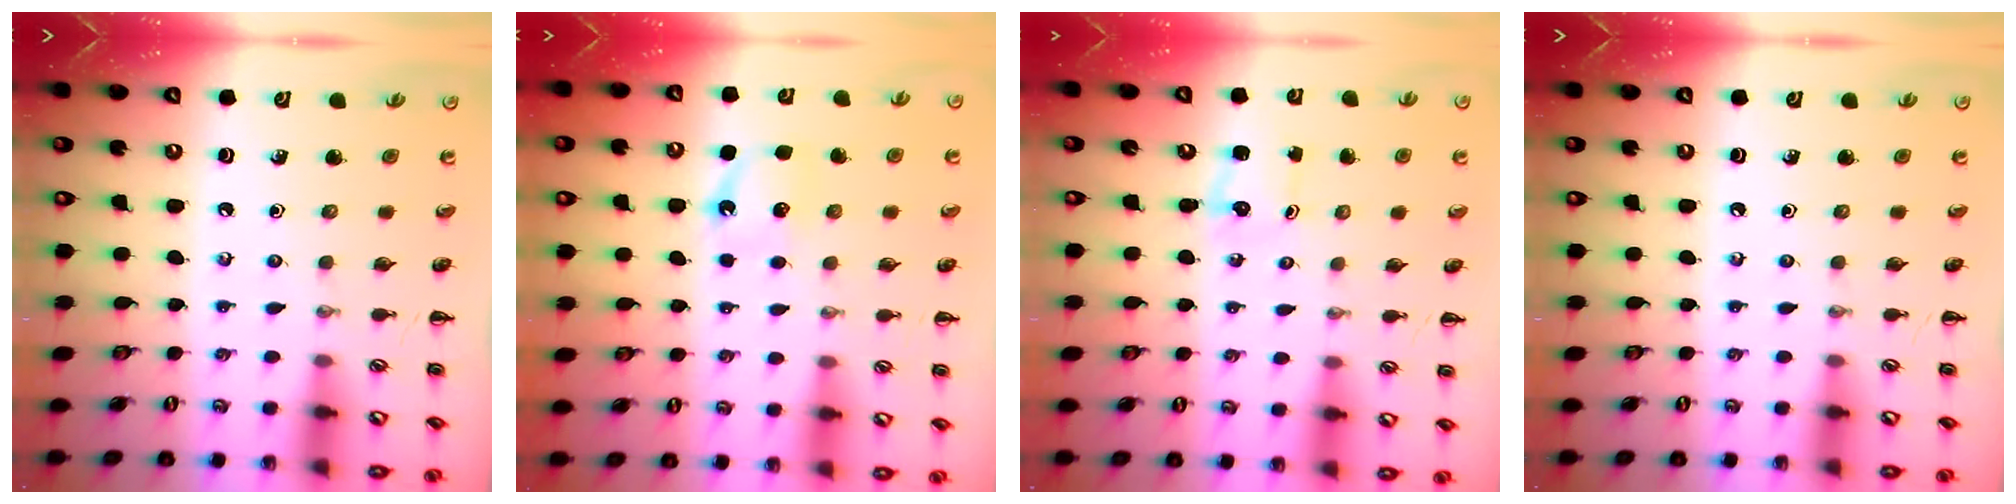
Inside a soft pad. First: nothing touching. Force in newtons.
{"total": 5.0, "press": 4.7, "slide": 1.6}
{"total": 1.1, "press": 1.1, "slide": 0.4}
{"total": 0.0}